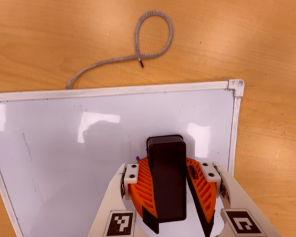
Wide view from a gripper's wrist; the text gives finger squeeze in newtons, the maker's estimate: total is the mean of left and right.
{"total": 14.9, "left": 16.7, "right": 13.0}